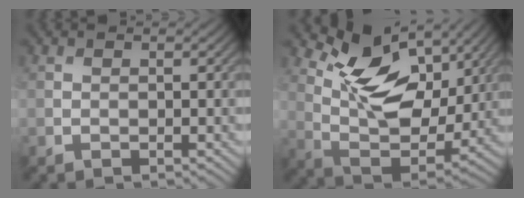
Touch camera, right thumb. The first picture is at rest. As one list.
[{"total": 12.4, "force": [5.6, 6.6, 8.8], "torque": [-0.169, -0.009, 0.101]}]